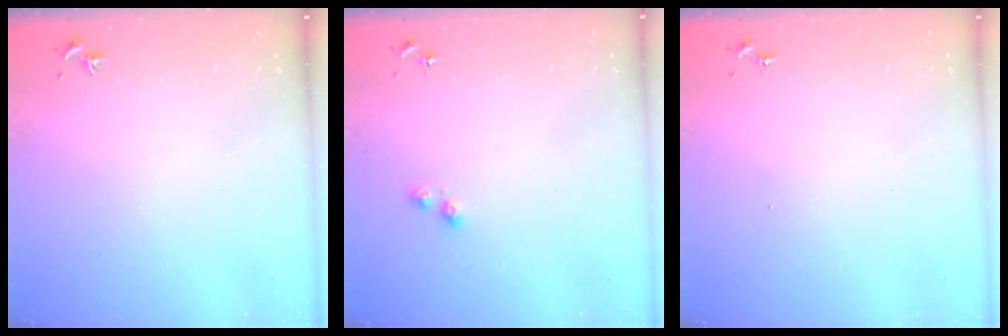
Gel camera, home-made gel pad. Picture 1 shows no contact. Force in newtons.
{"total": 3.6, "press": 3.6, "slide": 0.3}
{"total": 0.0}